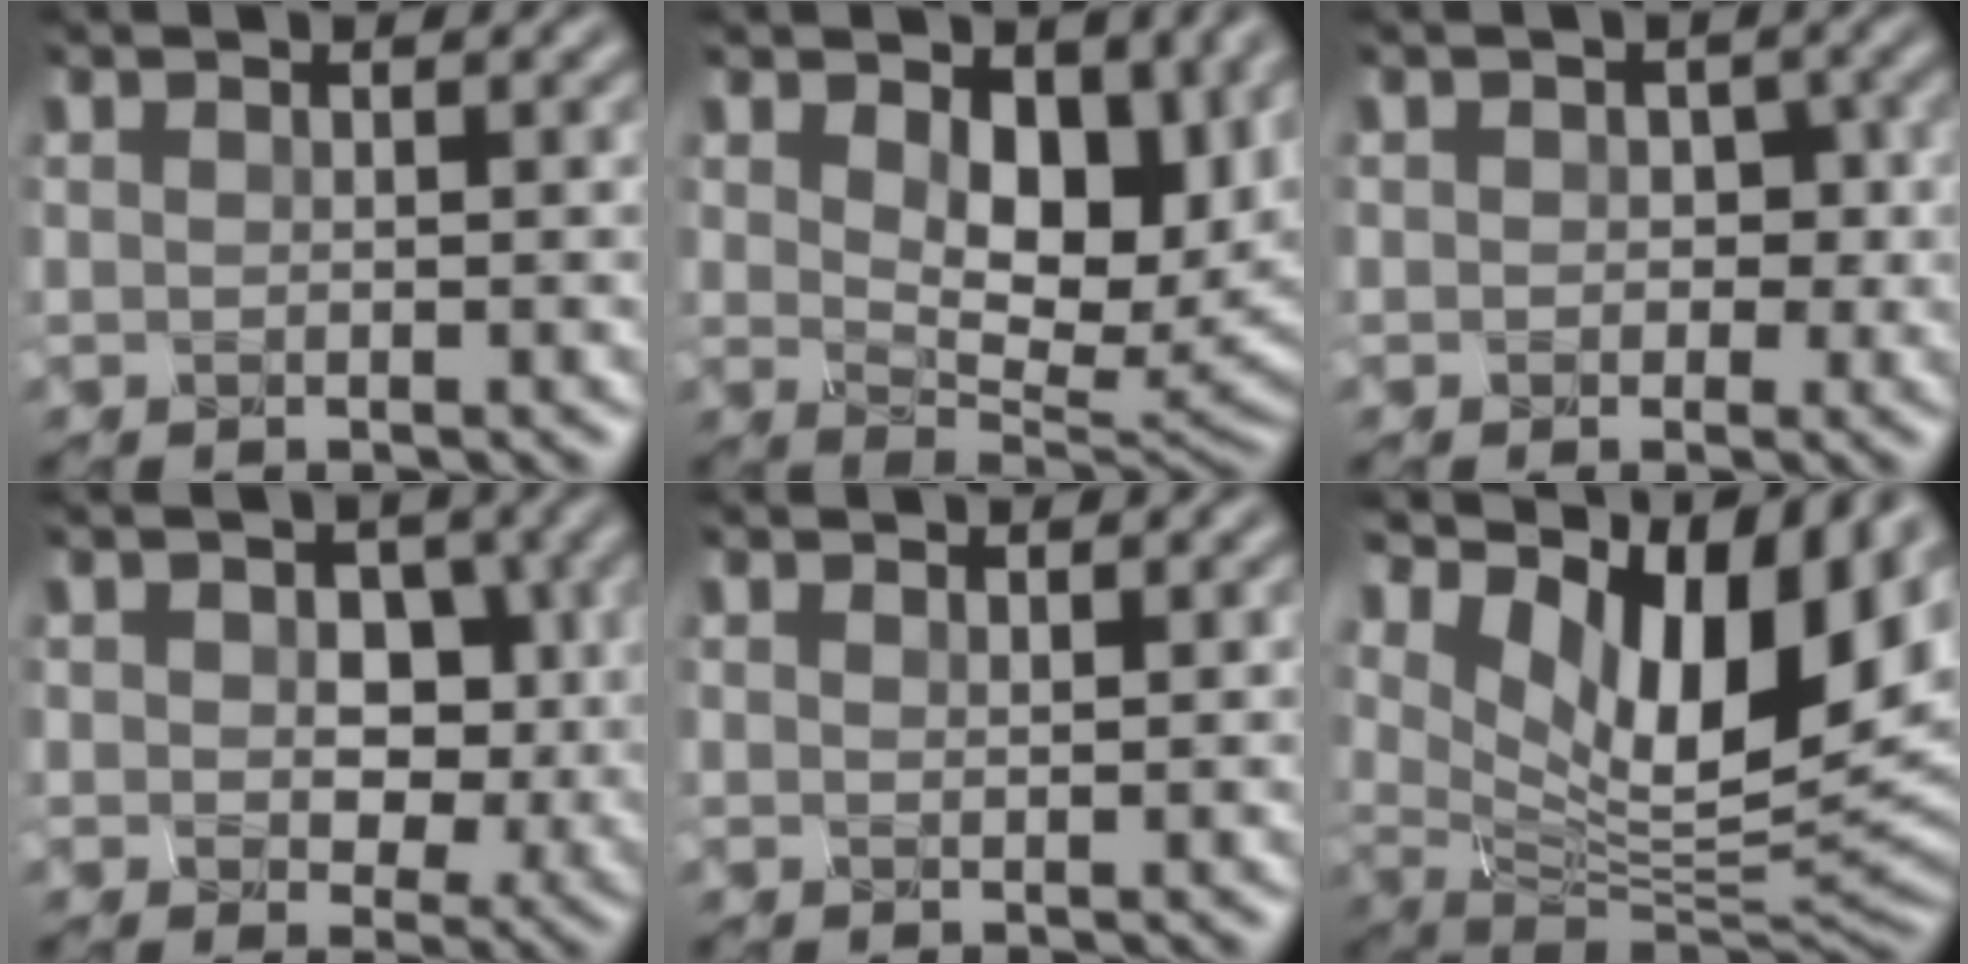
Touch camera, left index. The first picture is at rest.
{"total": 11.3, "force": [4.2, 6.3, 8.3], "torque": [-0.142, 0.006, 0.067]}
{"total": 2.9, "force": [-0.6, 2.4, 1.5], "torque": [-0.045, -0.003, -0.003]}
{"total": 6.1, "force": [0.2, 4.5, 4.1], "torque": [-0.091, -0.013, 0.006]}
{"total": 0.0}
{"total": 15.3, "force": [4.6, 7.8, 12.4], "torque": [-0.236, 0.022, 0.078]}